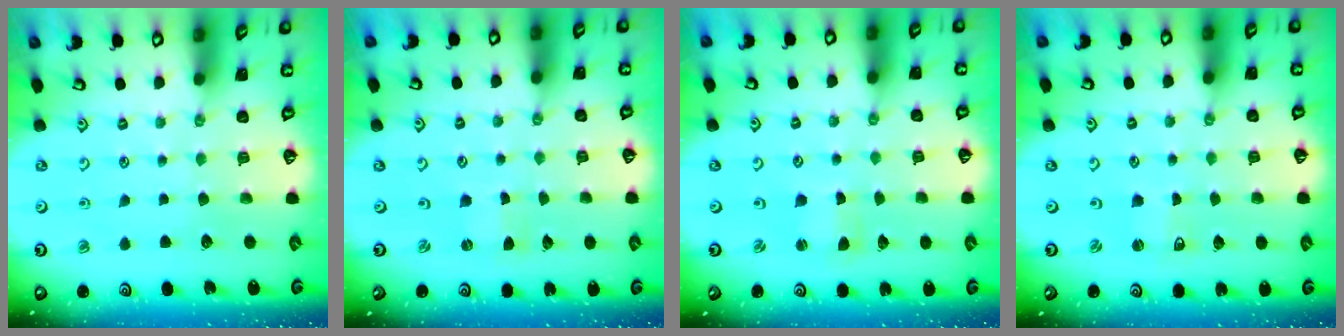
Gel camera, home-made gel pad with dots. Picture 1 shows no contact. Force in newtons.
{"total": 0.0}
{"total": 1.6, "press": 1.5, "slide": 0.3}
{"total": 1.4, "press": 1.4, "slide": 0.0}